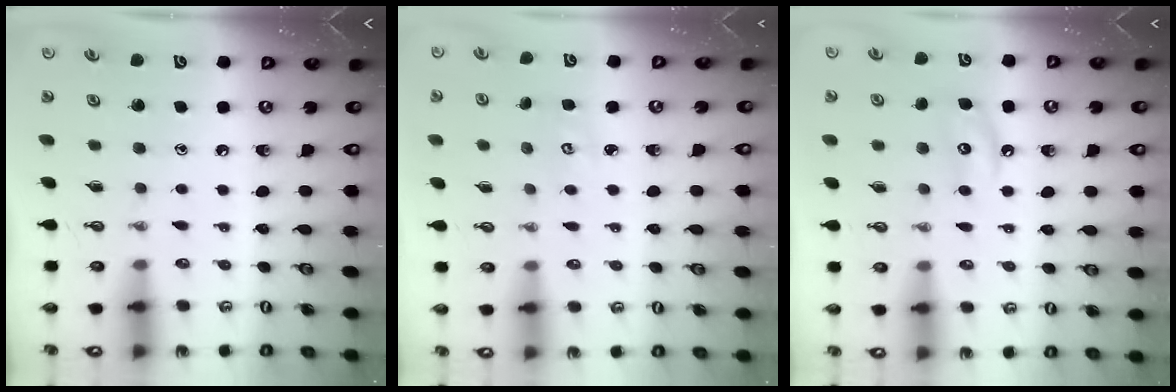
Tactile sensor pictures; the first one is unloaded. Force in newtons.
{"total": 2.3, "press": 2.3, "slide": 0.2}
{"total": 6.0, "press": 6.0, "slide": 0.6}